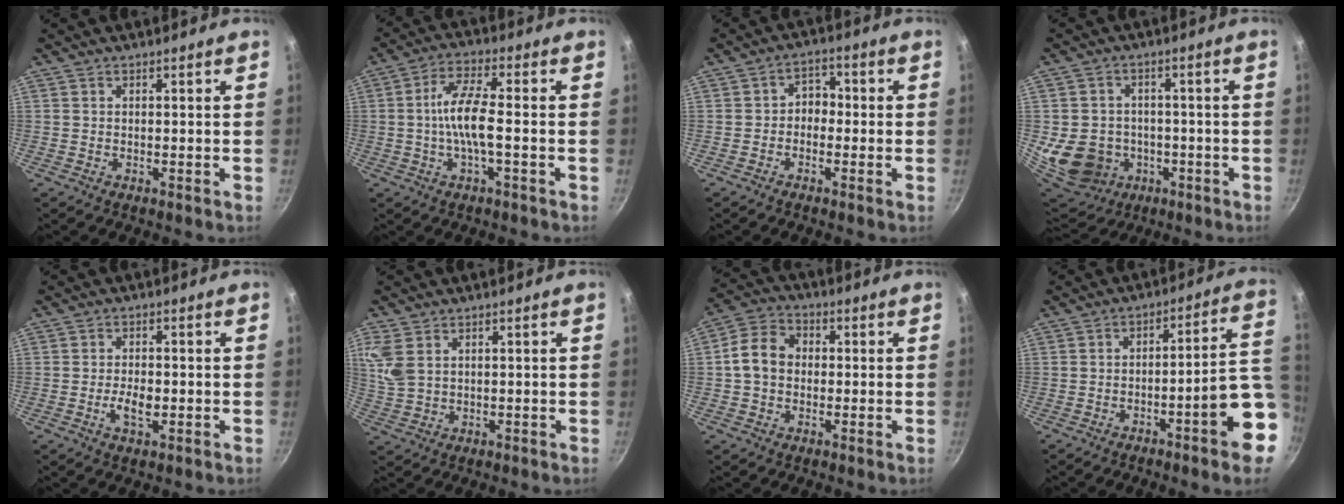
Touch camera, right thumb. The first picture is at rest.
{"total": 8.2, "force": [-1.2, 2.0, 7.9], "torque": [-0.160, 0.023, -0.031]}
{"total": 4.6, "force": [-1.0, 3.6, 2.7], "torque": [-0.011, 0.025, -0.030]}
{"total": 14.2, "force": [-2.8, 12.2, 6.7], "torque": [-0.118, 0.020, -0.025]}
{"total": 4.1, "force": [-1.0, 2.0, 3.4], "torque": [-0.060, 0.007, -0.019]}
{"total": 6.2, "force": [2.6, 3.9, 4.0], "torque": [-0.083, -0.005, 0.059]}
{"total": 8.6, "force": [0.1, 6.9, 5.1], "torque": [-0.071, 0.020, -0.015]}
{"total": 13.7, "force": [-4.1, 3.1, 12.7], "torque": [-0.137, 0.038, -0.058]}